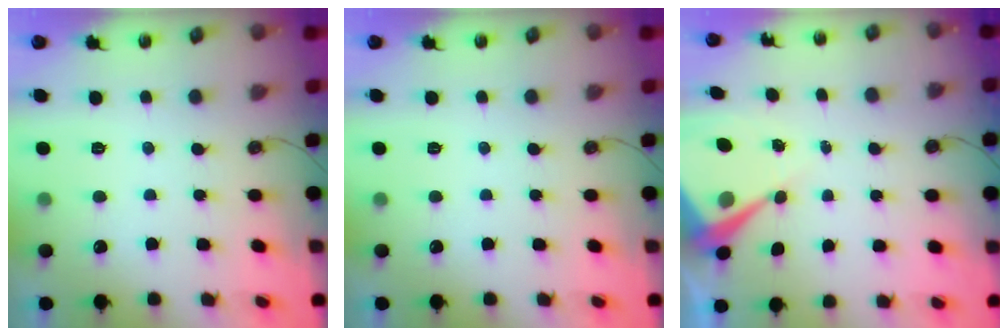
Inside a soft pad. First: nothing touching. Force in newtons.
{"total": 0.0}
{"total": 7.0, "press": 7.0, "slide": 0.6}